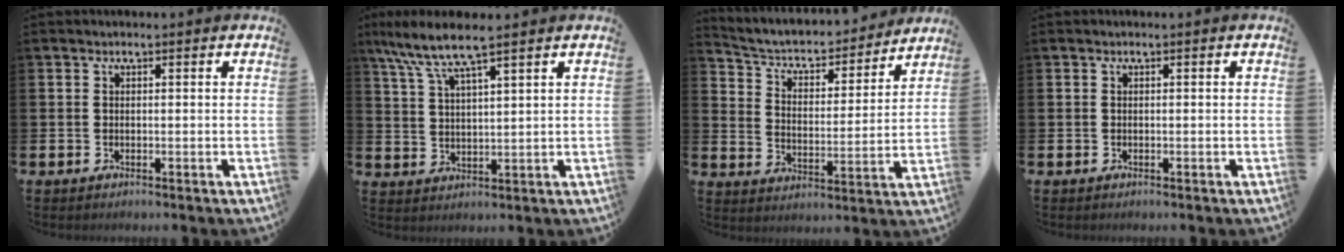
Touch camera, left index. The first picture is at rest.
{"total": 7.0, "force": [5.7, 0.6, 3.9], "torque": [-0.094, -0.020, 0.100]}
{"total": 5.5, "force": [5.0, 1.9, 1.5], "torque": [-0.058, -0.040, 0.078]}
{"total": 0.0}